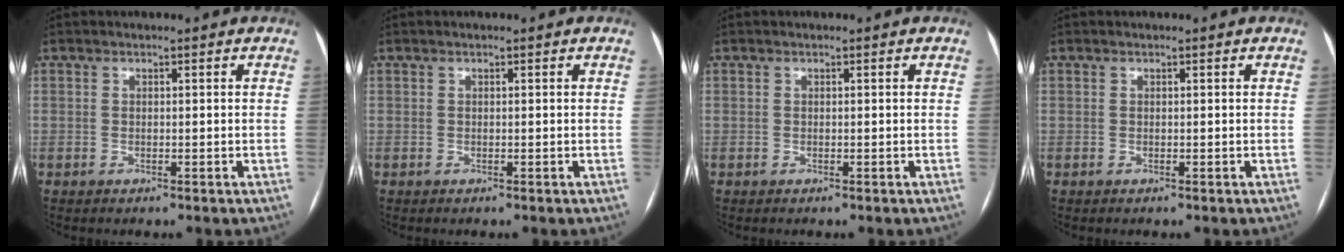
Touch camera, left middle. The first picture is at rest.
{"total": 0.0}
{"total": 0.0}
{"total": 0.0}